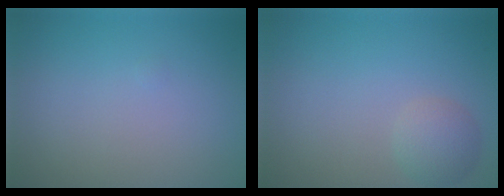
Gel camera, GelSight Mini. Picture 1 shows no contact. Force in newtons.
{"total": 2.2, "press": 2.2, "slide": 0.1}